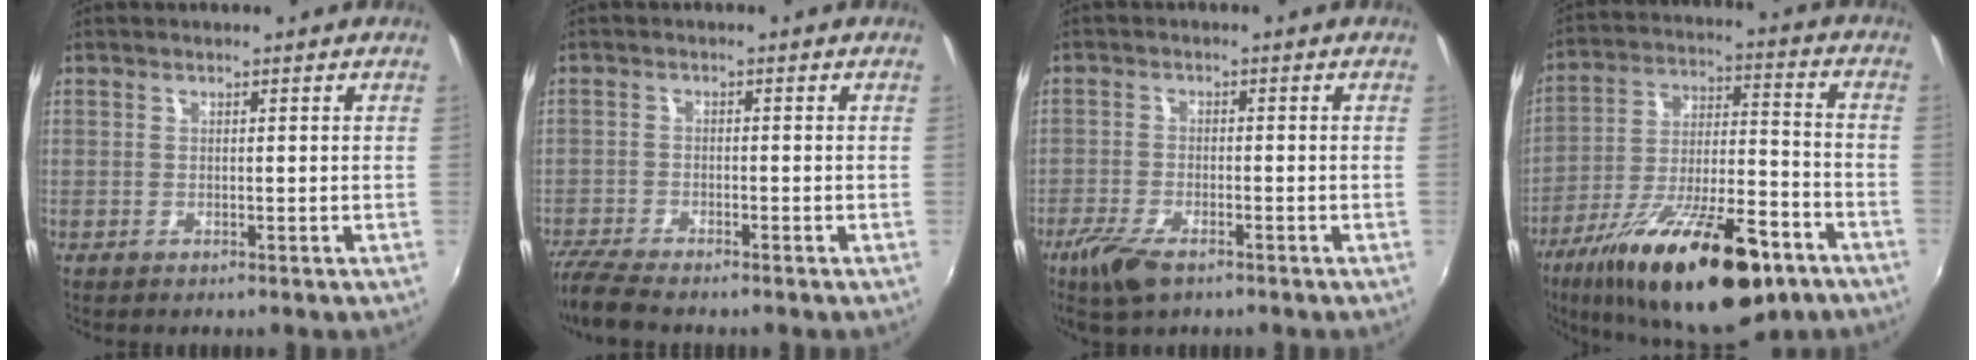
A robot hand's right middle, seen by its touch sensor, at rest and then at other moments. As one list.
[{"total": 6.7, "force": [-5.9, 0.8, 3.1], "torque": [-0.090, -0.026, -0.107]}, {"total": 7.0, "force": [-4.8, 2.5, 4.6], "torque": [-0.119, -0.020, -0.091]}, {"total": 25.5, "force": [-15.5, 8.2, 18.5], "torque": [-0.323, -0.031, -0.239]}]